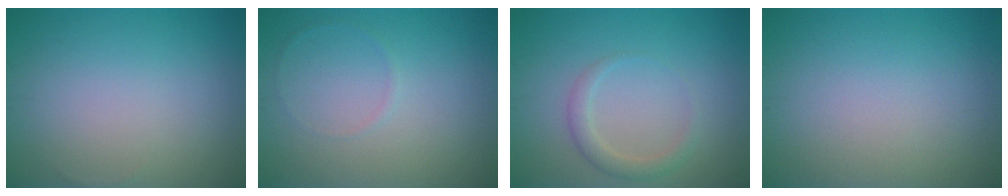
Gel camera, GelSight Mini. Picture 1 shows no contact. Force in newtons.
{"total": 0.6, "press": 0.6, "slide": 0.1}
{"total": 1.9, "press": 1.9, "slide": 0.2}
{"total": 0.0}